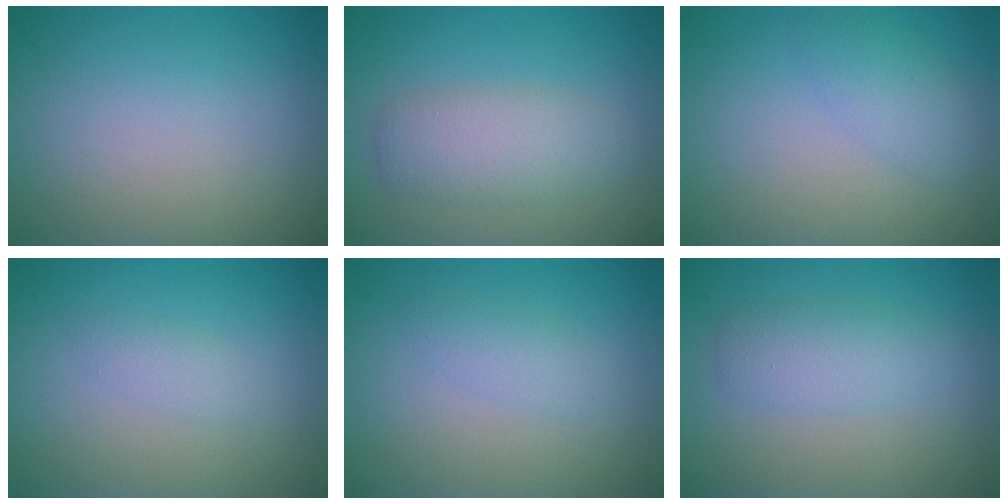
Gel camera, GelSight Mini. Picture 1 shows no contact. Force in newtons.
{"total": 3.8, "press": 3.8, "slide": 0.1}
{"total": 2.1, "press": 2.1, "slide": 0.1}
{"total": 1.3, "press": 1.3, "slide": 0.1}
{"total": 1.7, "press": 1.7, "slide": 0.1}
{"total": 2.9, "press": 2.9, "slide": 0.1}